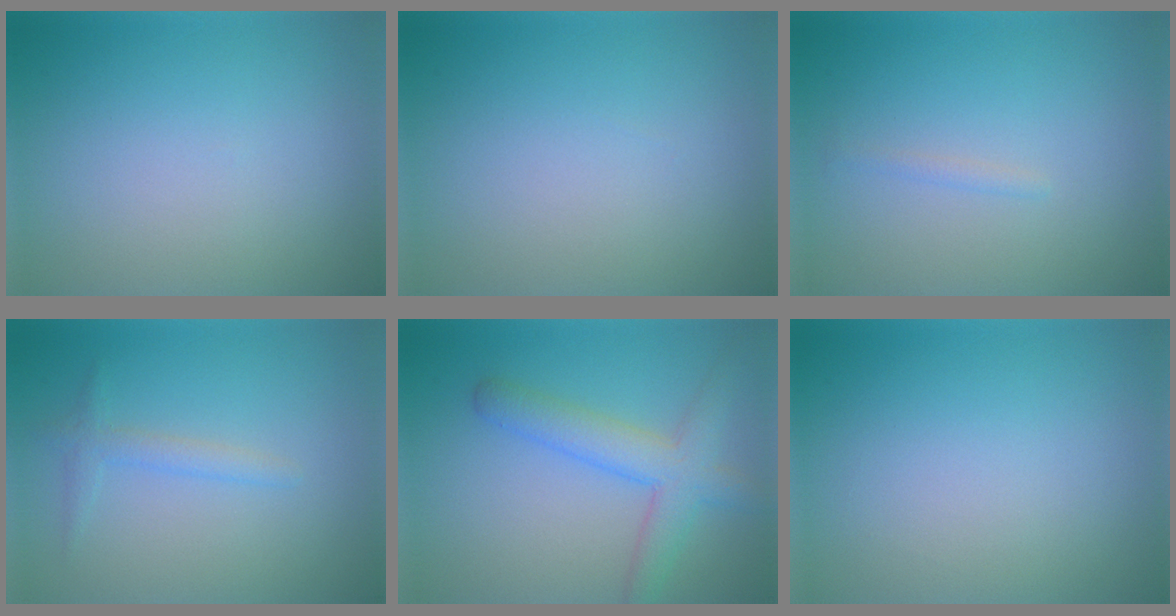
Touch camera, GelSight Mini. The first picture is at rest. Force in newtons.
{"total": 0.0}
{"total": 0.6, "press": 0.6, "slide": 0.0}
{"total": 1.6, "press": 1.6, "slide": 0.1}
{"total": 4.5, "press": 4.5, "slide": 0.2}
{"total": 0.0}